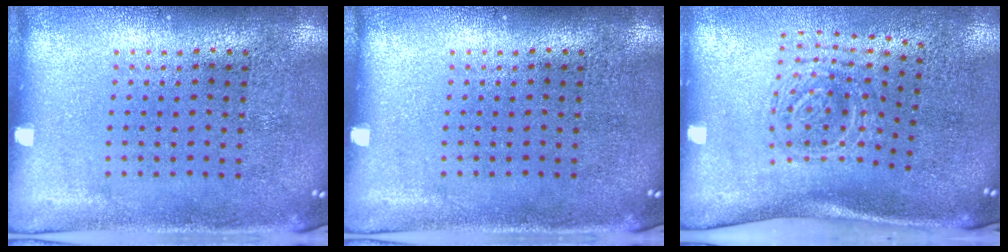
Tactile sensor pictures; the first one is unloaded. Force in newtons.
{"total": 0.0}
{"total": 1.8, "press": 1.2, "slide": 1.4}